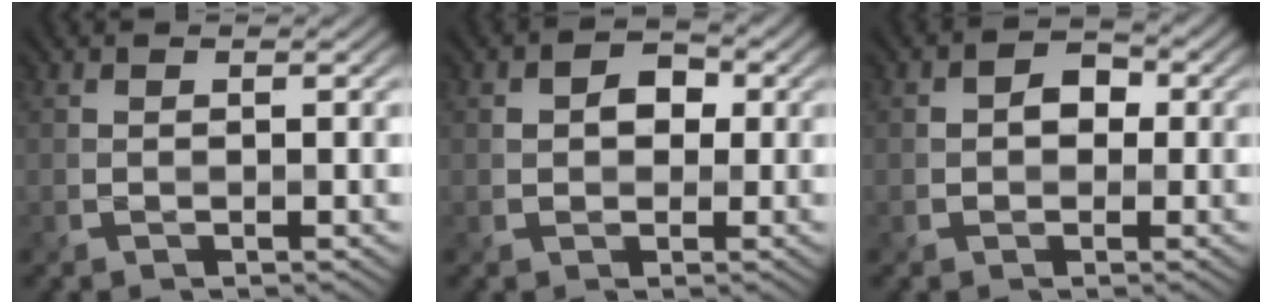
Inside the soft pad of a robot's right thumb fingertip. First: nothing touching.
{"total": 3.4, "force": [0.4, 2.8, 1.9], "torque": [-0.033, 0.003, -0.003]}
{"total": 3.2, "force": [0.1, 2.7, 1.7], "torque": [-0.026, 0.002, -0.008]}